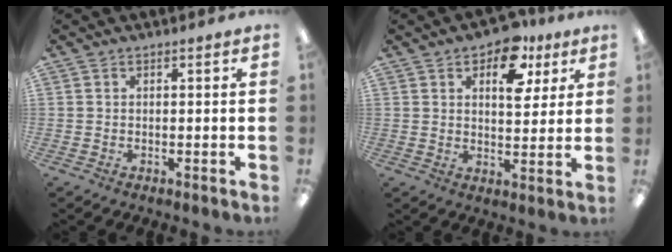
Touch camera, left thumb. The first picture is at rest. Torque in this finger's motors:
{"motor_torque": [-0.34, 0.22, -0.17, 0.05, 0.06]}